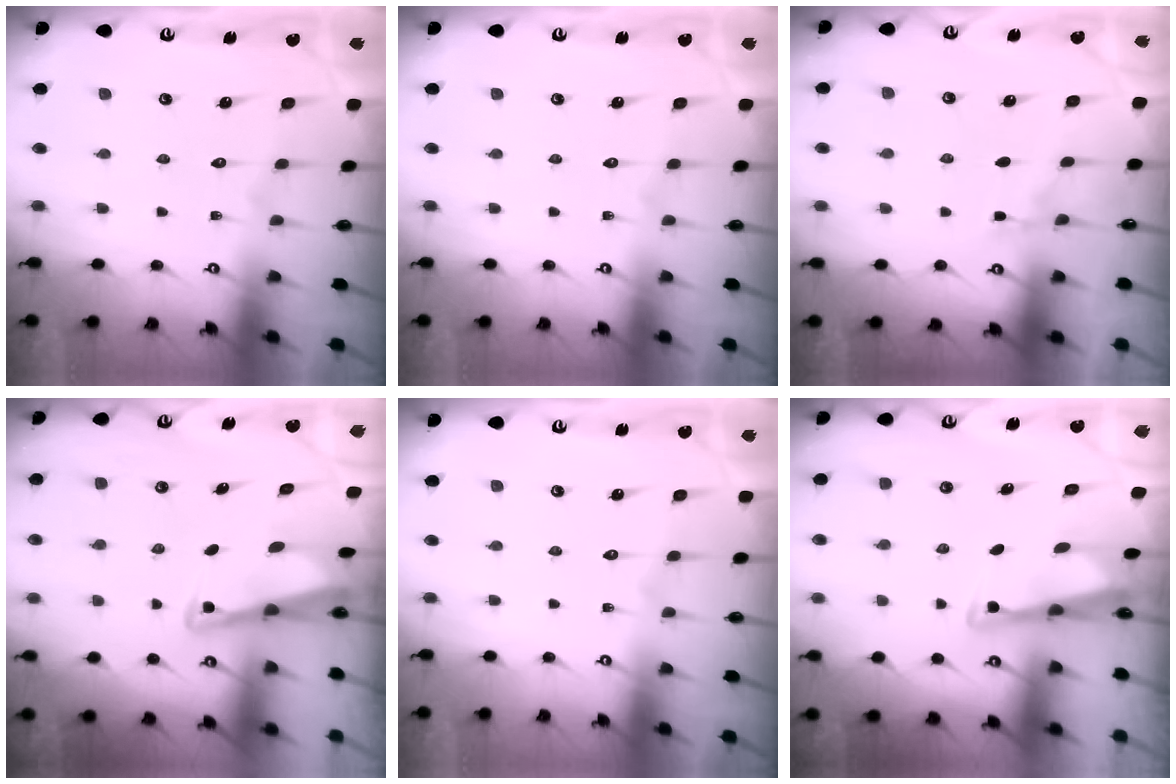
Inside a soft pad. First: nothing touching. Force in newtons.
{"total": 0.0}
{"total": 2.8, "press": 2.8, "slide": 0.4}
{"total": 2.9, "press": 2.9, "slide": 0.3}
{"total": 0.0}
{"total": 2.9, "press": 2.9, "slide": 0.4}